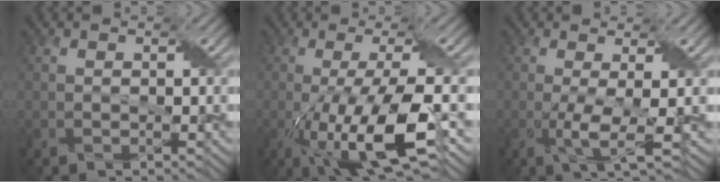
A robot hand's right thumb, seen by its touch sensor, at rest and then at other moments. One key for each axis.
{"total": 13.2, "fx": -4.5, "fy": 3.1, "fz": 12.0, "tx": -0.208, "ty": -0.014, "tz": -0.079}
{"total": 4.0, "fx": -0.4, "fy": 0.8, "fz": 3.9, "tx": -0.076, "ty": -0.003, "tz": -0.008}